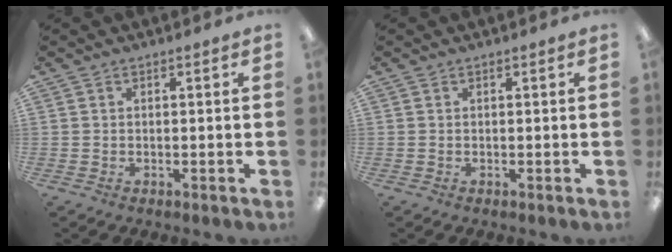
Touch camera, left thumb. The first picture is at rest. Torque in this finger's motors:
{"motor_torque": [0.00, 0.00, 0.08, 0.08, 0.00]}